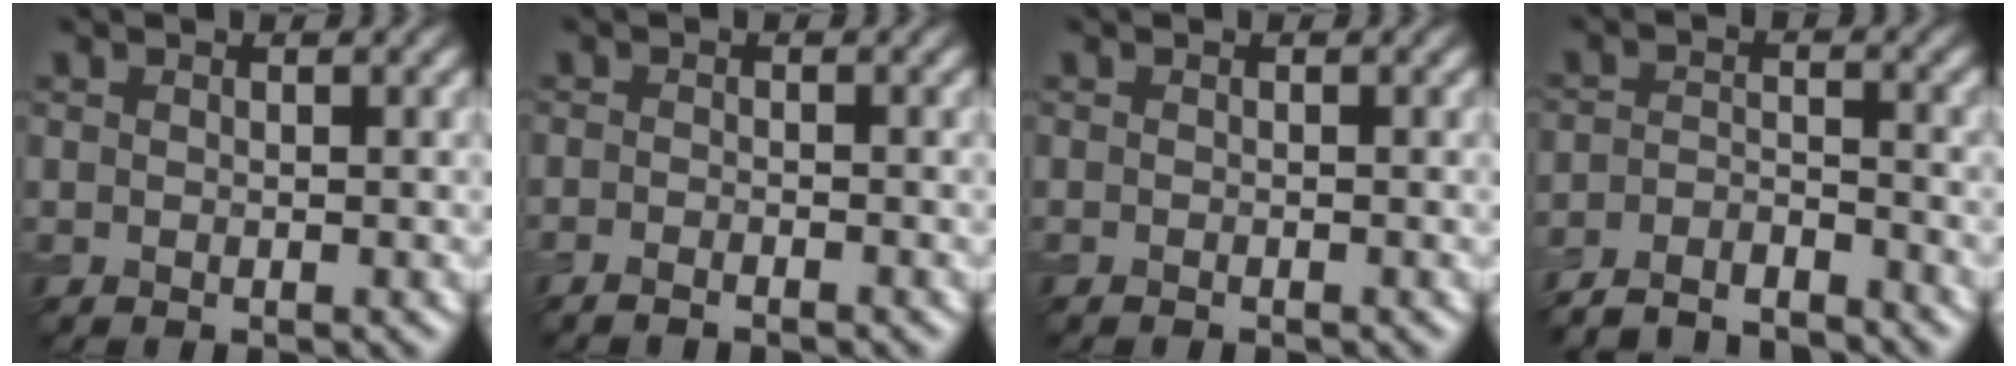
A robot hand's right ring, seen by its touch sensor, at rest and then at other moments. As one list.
[{"total": 1.5, "force": [-1.2, 0.2, 0.8], "torque": [-0.014, -0.002, -0.023]}, {"total": 0.5, "force": [-0.5, 0.0, 0.2], "torque": [-0.004, -0.003, -0.008]}, {"total": 4.9, "force": [-4.7, 0.7, 1.3], "torque": [-0.026, -0.006, -0.087]}]